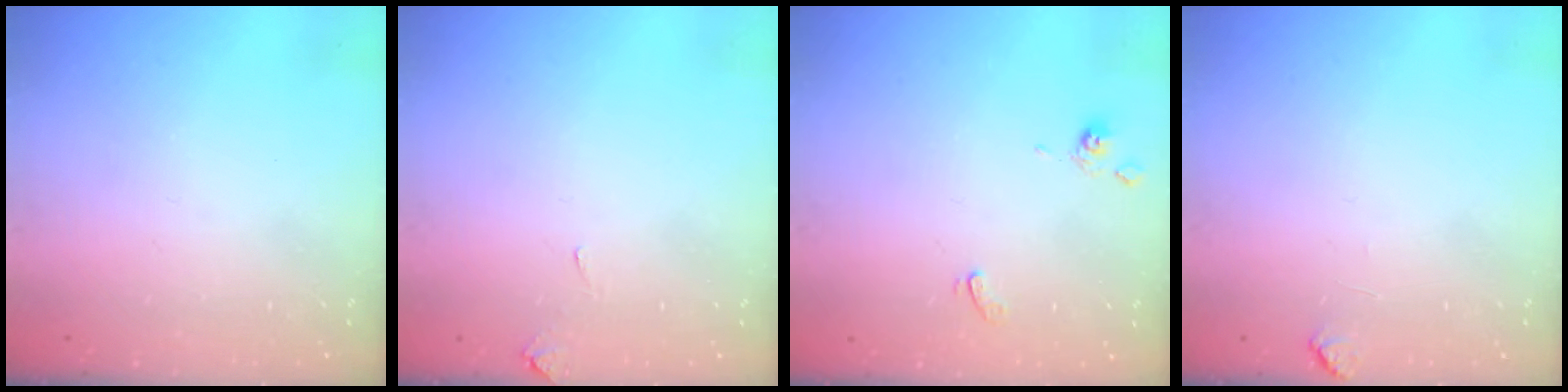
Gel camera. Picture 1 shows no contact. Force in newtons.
{"total": 1.1, "press": 1.0, "slide": 0.3}
{"total": 0.6, "press": 0.3, "slide": 0.5}
{"total": 1.1, "press": 0.9, "slide": 0.5}